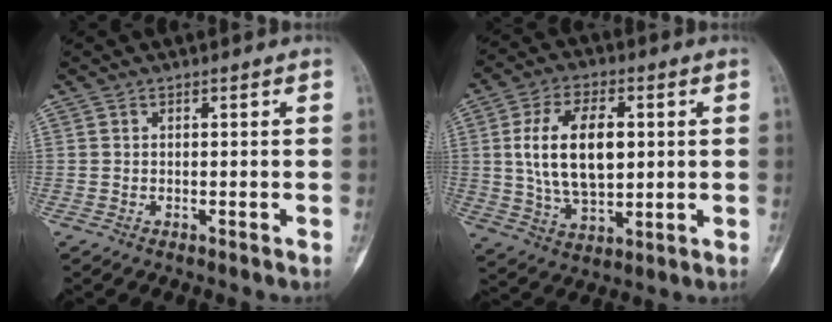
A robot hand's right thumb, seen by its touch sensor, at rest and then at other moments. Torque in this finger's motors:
{"motor_torque": [0.38, 2.21, 0.33, -0.06, 0.54]}